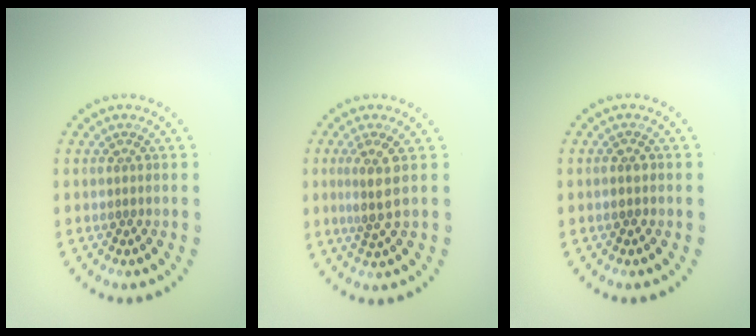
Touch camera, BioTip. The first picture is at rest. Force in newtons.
{"total": 2.5, "press": 2.0, "slide": 1.5}
{"total": 1.1, "press": 1.0, "slide": 0.3}